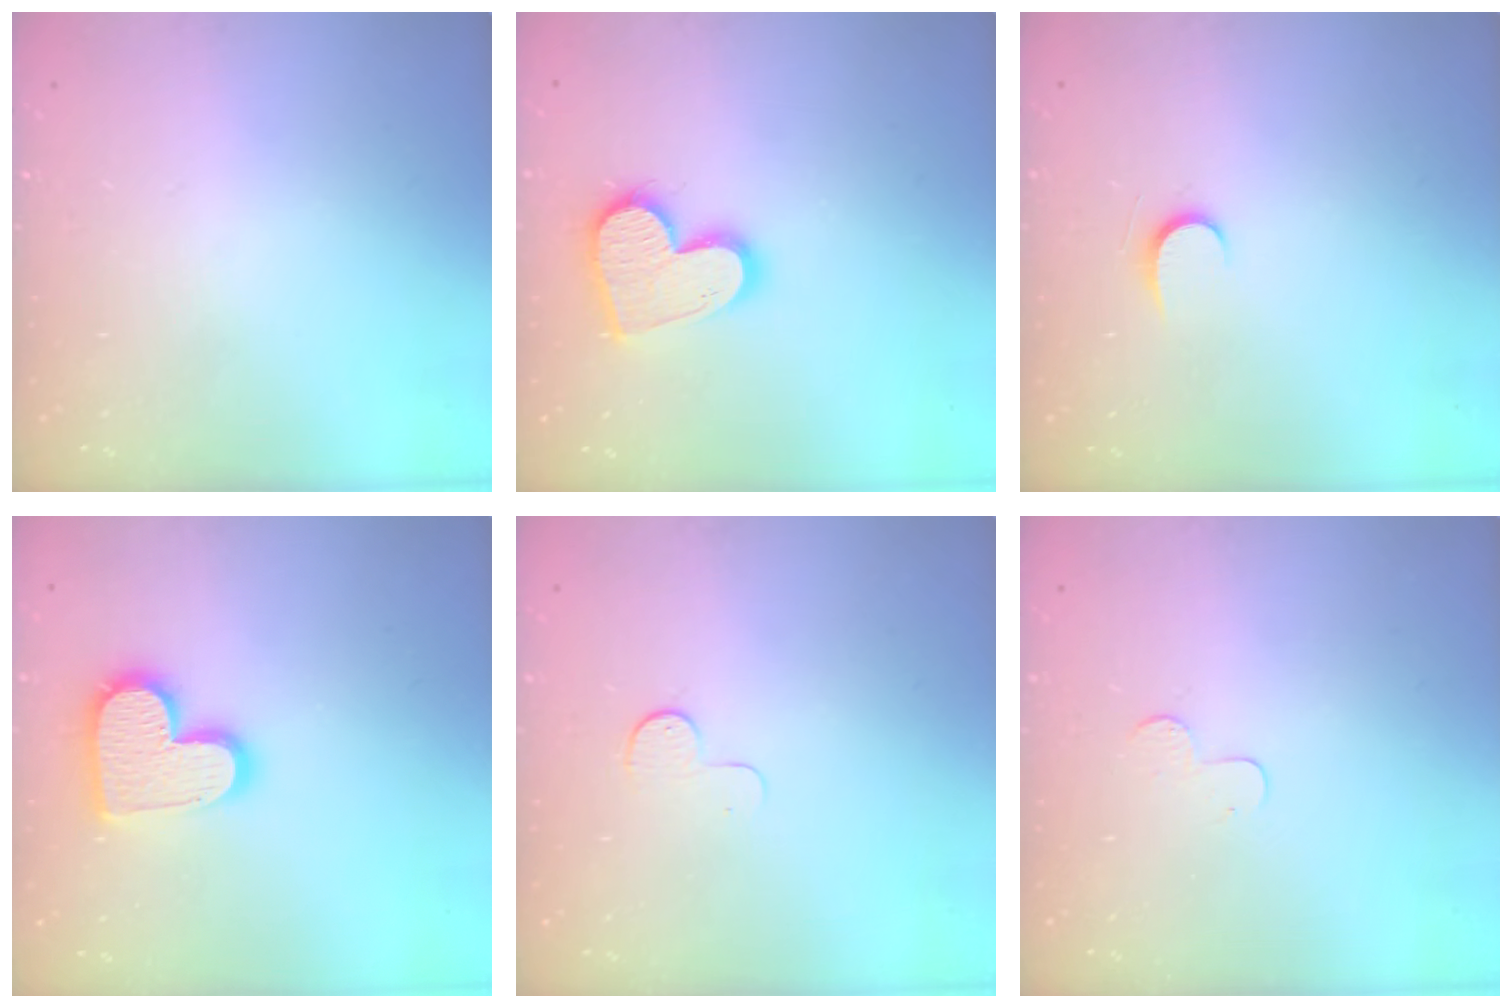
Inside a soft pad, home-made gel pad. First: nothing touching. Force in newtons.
{"total": 15.2, "press": 15.1, "slide": 1.2}
{"total": 4.9, "press": 4.8, "slide": 0.5}
{"total": 15.1, "press": 15.1, "slide": 1.1}
{"total": 4.6, "press": 4.6, "slide": 0.4}
{"total": 3.9, "press": 3.9, "slide": 0.4}